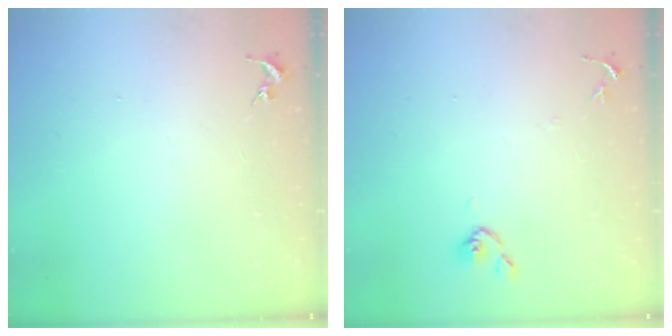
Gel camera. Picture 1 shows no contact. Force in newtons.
{"total": 6.1, "press": 6.0, "slide": 0.6}